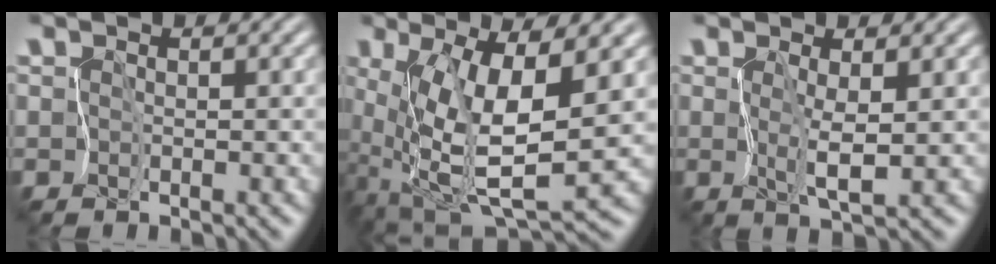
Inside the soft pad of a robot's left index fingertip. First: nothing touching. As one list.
[{"total": 8.6, "force": [0.3, 2.9, 8.1], "torque": [-0.170, -0.025, 0.015]}, {"total": 2.0, "force": [0.4, 0.1, 2.0], "torque": [-0.043, -0.005, 0.013]}]